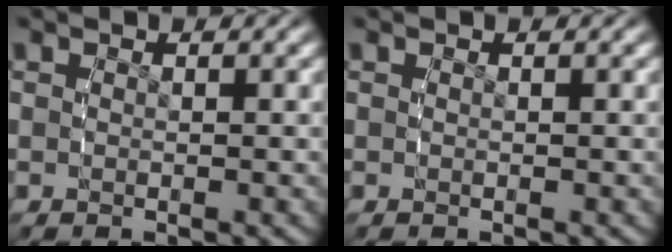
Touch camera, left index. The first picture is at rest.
{"total": 0.0}